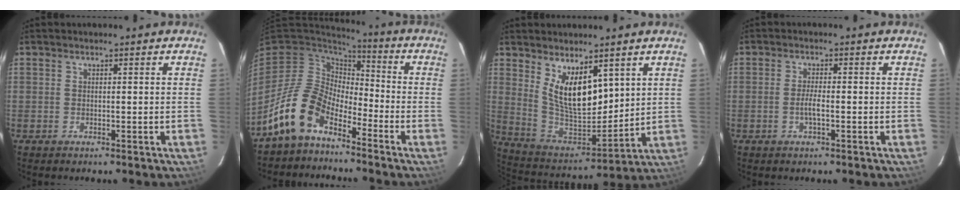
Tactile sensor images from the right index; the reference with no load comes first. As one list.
[{"total": 12.8, "force": [-8.2, 6.8, 7.0], "torque": [-0.142, 0.015, -0.163]}, {"total": 13.2, "force": [6.1, 5.8, 10.1], "torque": [-0.182, -0.017, 0.130]}, {"total": 2.3, "force": [-0.8, 0.3, 2.1], "torque": [-0.043, -0.002, -0.015]}]